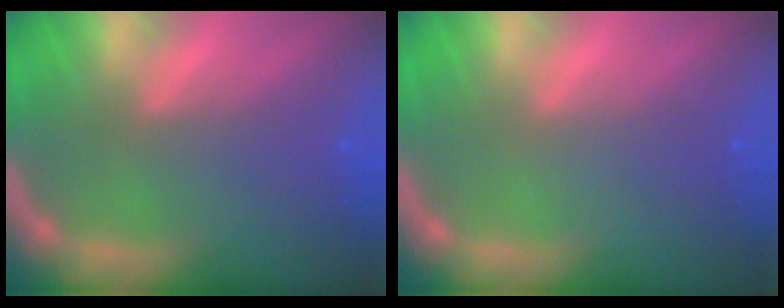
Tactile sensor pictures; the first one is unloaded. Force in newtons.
{"total": 0.0}